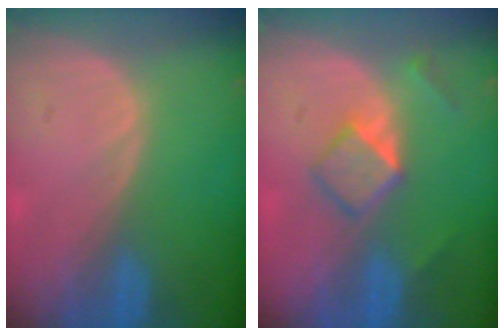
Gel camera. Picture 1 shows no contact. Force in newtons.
{"total": 5.4, "press": 4.6, "slide": 2.8}